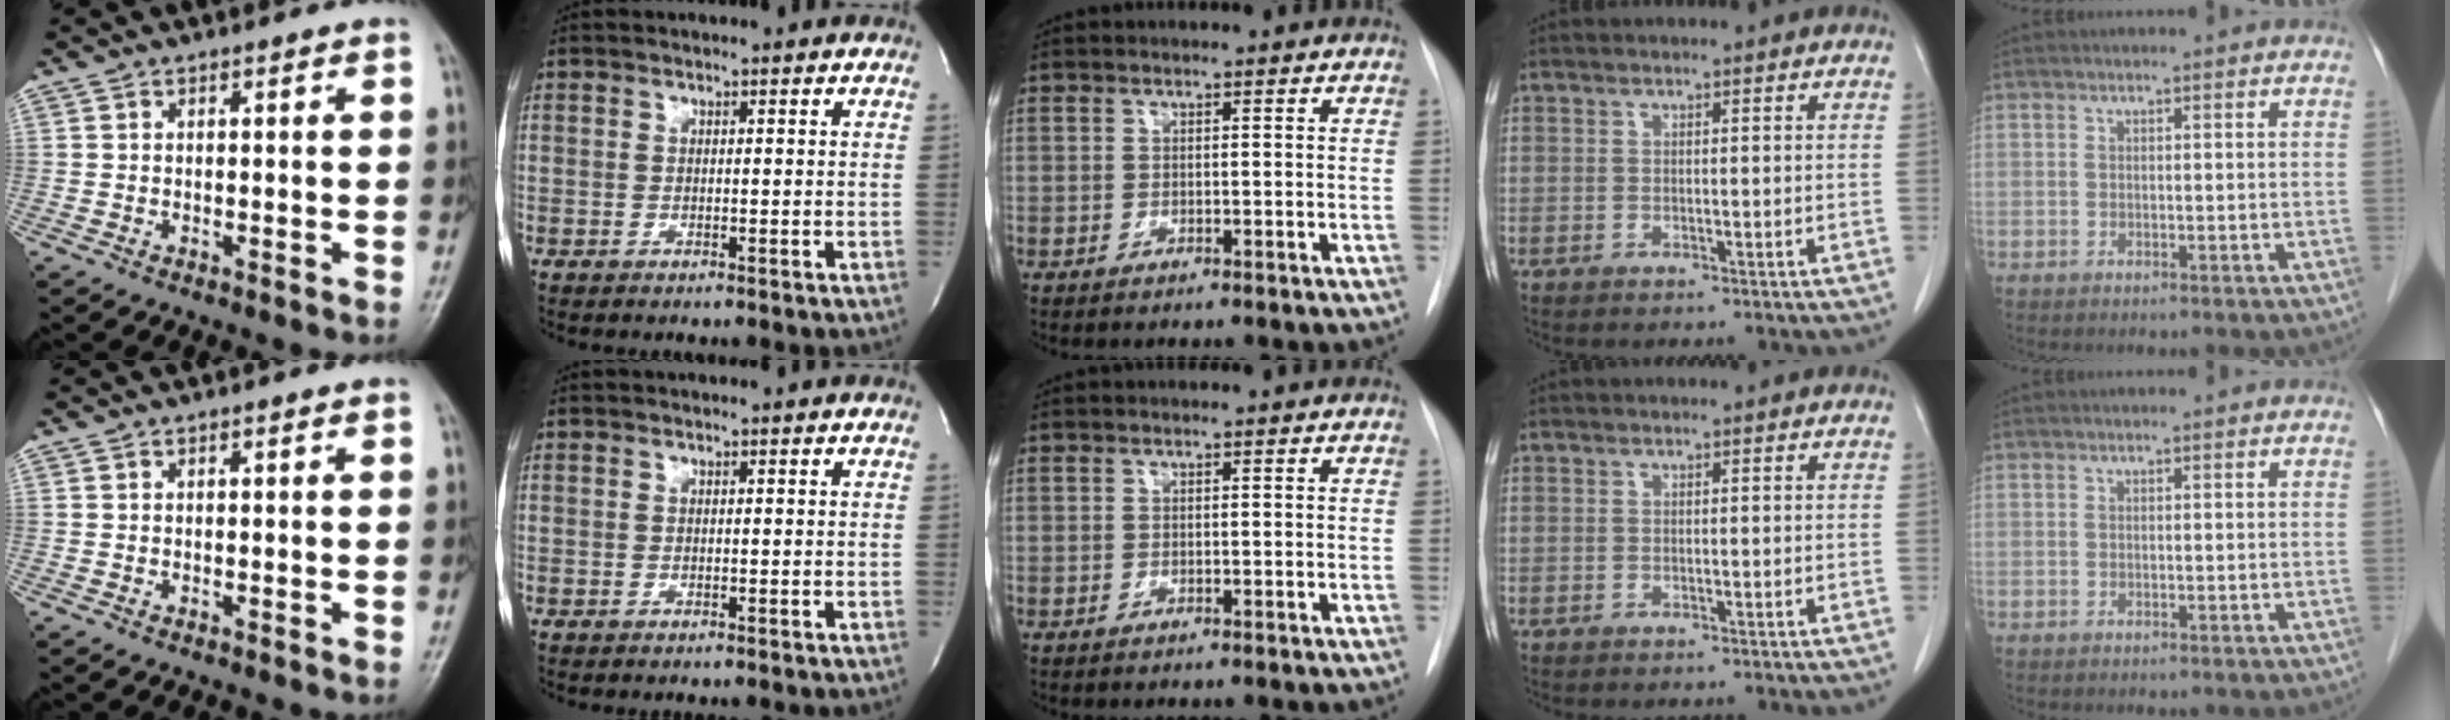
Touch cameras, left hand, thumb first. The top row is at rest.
{}